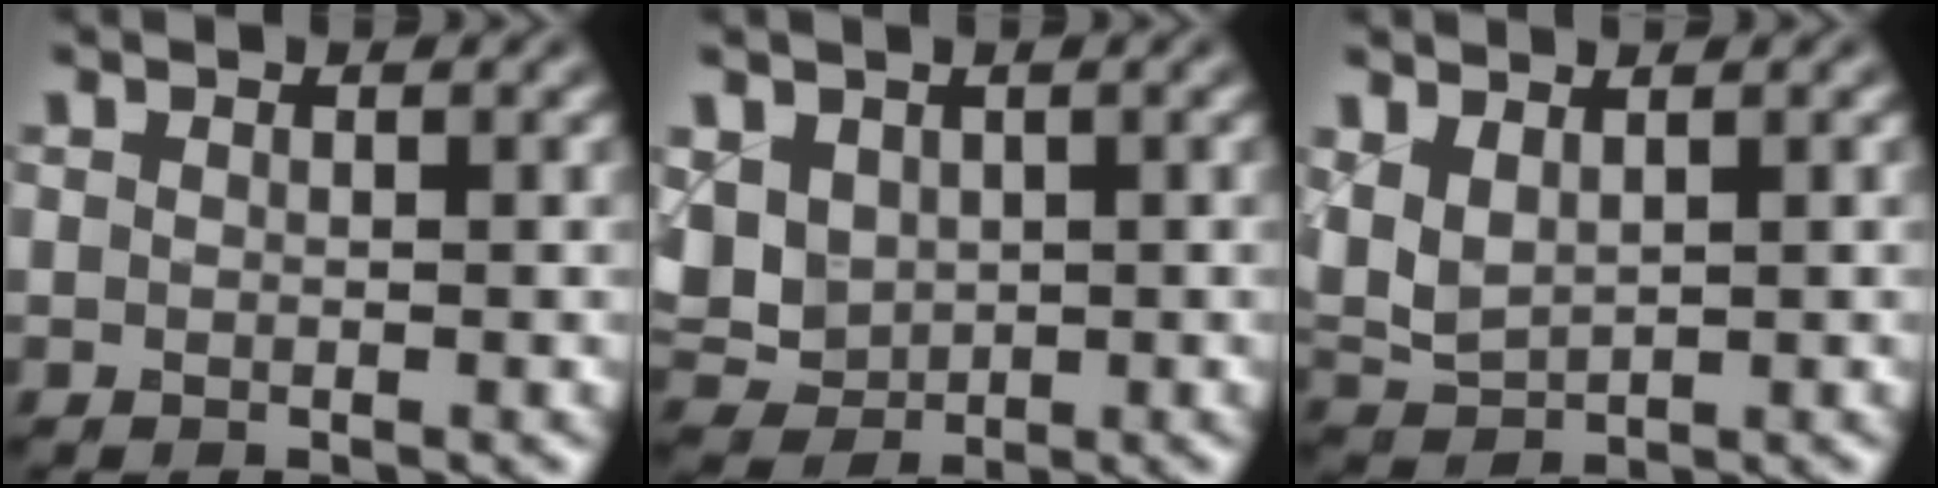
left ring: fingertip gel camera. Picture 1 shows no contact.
{"total": 3.9, "force": [0.9, 3.3, 1.9], "torque": [-0.047, -0.005, 0.024]}
{"total": 3.0, "force": [1.4, 1.6, 2.2], "torque": [-0.058, 0.001, 0.032]}